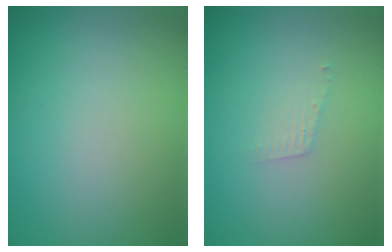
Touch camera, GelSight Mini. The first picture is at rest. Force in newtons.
{"total": 0.9, "press": 0.9, "slide": 0.1}